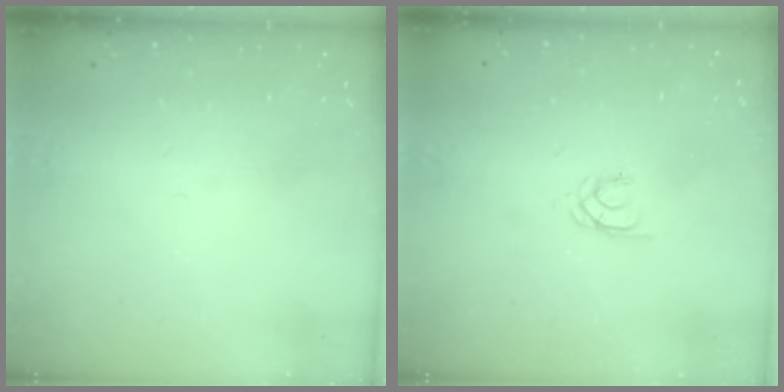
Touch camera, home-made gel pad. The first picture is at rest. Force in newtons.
{"total": 1.3, "press": 1.2, "slide": 0.3}